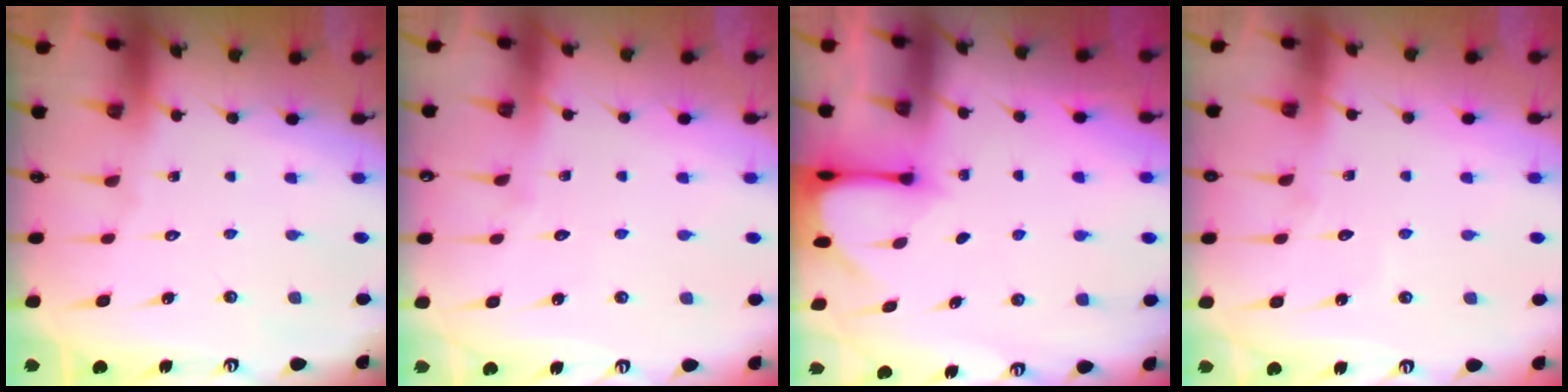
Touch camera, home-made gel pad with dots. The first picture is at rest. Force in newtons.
{"total": 2.1, "press": 2.1, "slide": 0.2}
{"total": 3.2, "press": 3.2, "slide": 0.3}
{"total": 4.3, "press": 4.3, "slide": 0.3}